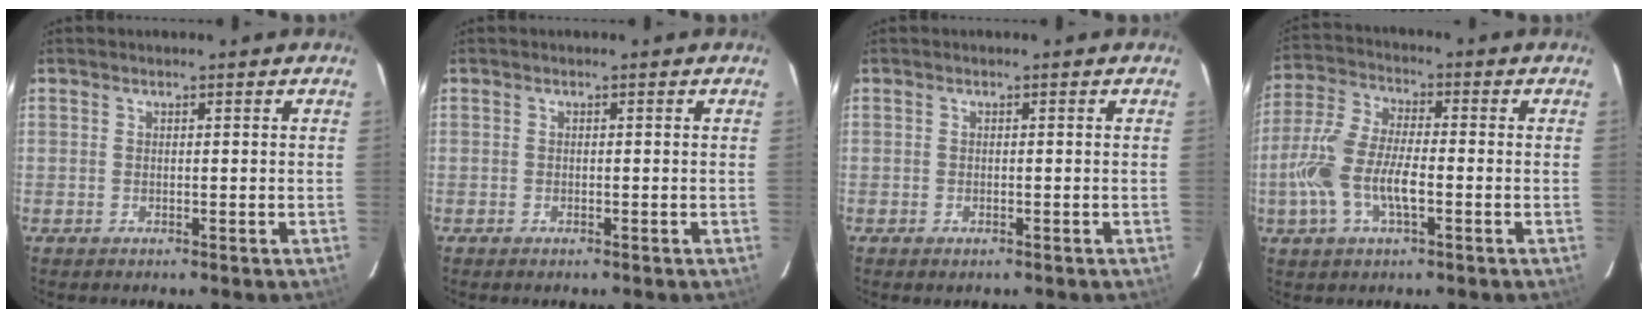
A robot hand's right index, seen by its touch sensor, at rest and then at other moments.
{"total": 0.5, "force": [-0.4, 0.2, 0.2], "torque": [-0.005, -0.001, -0.009]}
{"total": 1.0, "force": [-0.6, 0.6, 0.5], "torque": [-0.007, -0.003, -0.011]}
{"total": 12.0, "force": [-3.2, 4.9, 10.5], "torque": [-0.229, 0.002, -0.063]}